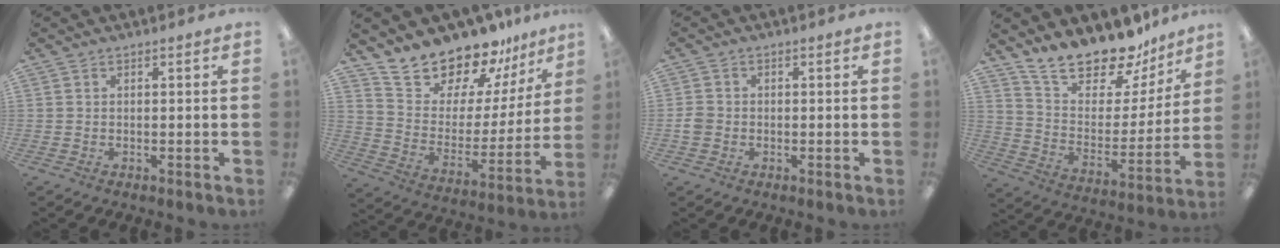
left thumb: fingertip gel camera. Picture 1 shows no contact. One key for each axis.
{"total": 18.3, "fx": 17.0, "fy": 6.0, "fz": 3.0, "tx": -0.072, "ty": -0.152, "tz": 0.309}
{"total": 2.4, "fx": -0.5, "fy": 2.1, "fz": 1.1, "tx": -0.018, "ty": 0.004, "tz": -0.010}
{"total": 18.6, "fx": 16.6, "fy": 6.3, "fz": 5.6, "tx": -0.099, "ty": -0.135, "tz": 0.294}